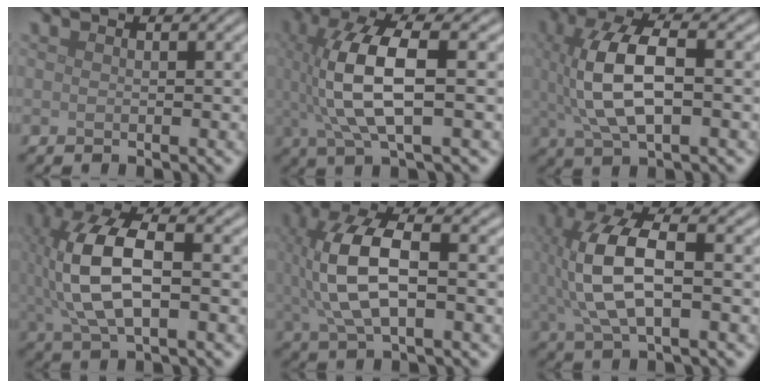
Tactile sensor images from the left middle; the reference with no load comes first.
{"total": 8.1, "force": [0.4, 2.7, 7.6], "torque": [-0.164, 0.004, 0.010]}
{"total": 7.6, "force": [0.4, 3.3, 6.8], "torque": [-0.147, 0.007, 0.006]}
{"total": 9.0, "force": [0.4, 4.2, 8.0], "torque": [-0.180, 0.009, 0.008]}
{"total": 8.0, "force": [0.4, 3.6, 7.2], "torque": [-0.163, 0.009, 0.007]}
{"total": 8.1, "force": [0.4, 3.5, 7.3], "torque": [-0.166, 0.008, 0.007]}